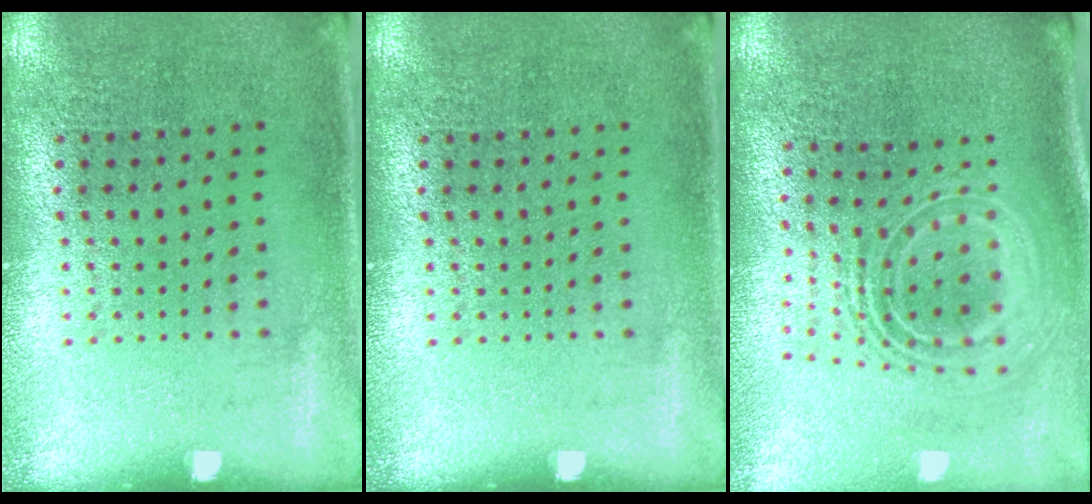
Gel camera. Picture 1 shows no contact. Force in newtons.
{"total": 0.0}
{"total": 2.3, "press": 1.7, "slide": 1.6}